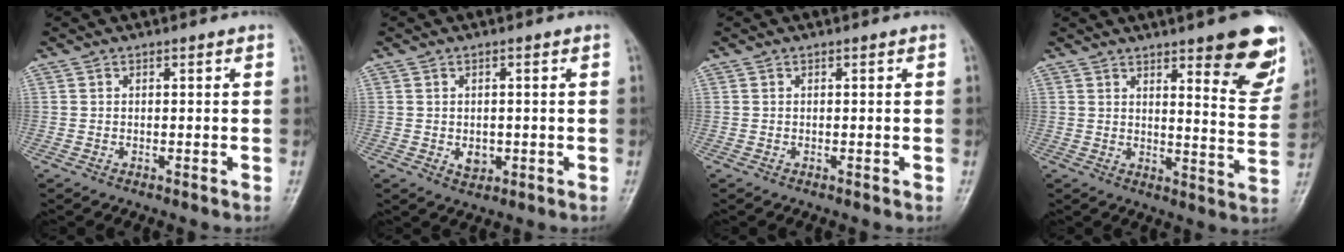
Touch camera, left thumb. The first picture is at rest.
{"total": 2.7, "force": [-0.4, 2.0, 1.7], "torque": [-0.016, 0.000, 0.000]}
{"total": 0.0}
{"total": 14.8, "force": [8.4, 3.8, 11.6], "torque": [-0.105, -0.049, 0.112]}